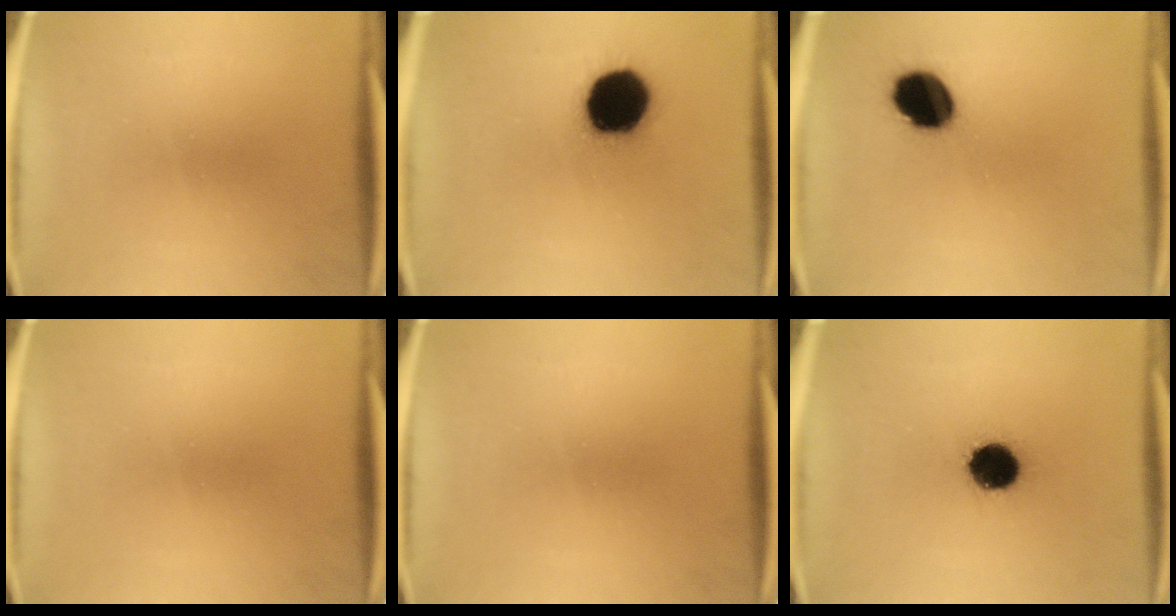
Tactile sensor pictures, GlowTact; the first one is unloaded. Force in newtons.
{"total": 19.7}
{"total": 11.7}
{"total": 0.0}
{"total": 0.0}
{"total": 12.4}